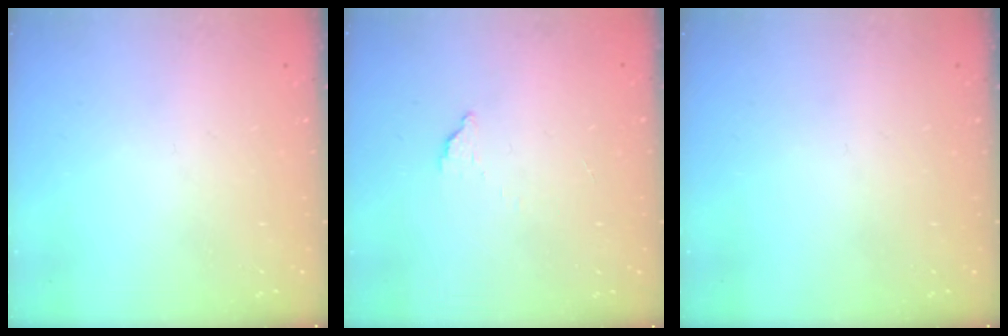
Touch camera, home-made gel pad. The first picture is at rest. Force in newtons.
{"total": 2.6, "press": 2.6, "slide": 0.3}
{"total": 0.0}